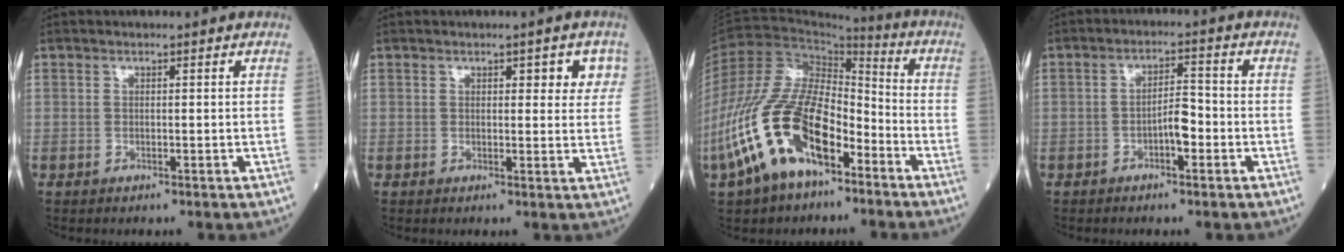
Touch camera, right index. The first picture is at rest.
{"total": 3.9, "force": [1.7, 1.9, 3.0], "torque": [-0.023, 0.006, 0.016]}
{"total": 17.9, "force": [-8.7, 8.1, 13.4], "torque": [-0.284, 0.006, -0.159]}
{"total": 3.9, "force": [-1.5, 1.1, 3.4], "torque": [-0.055, 0.011, -0.027]}